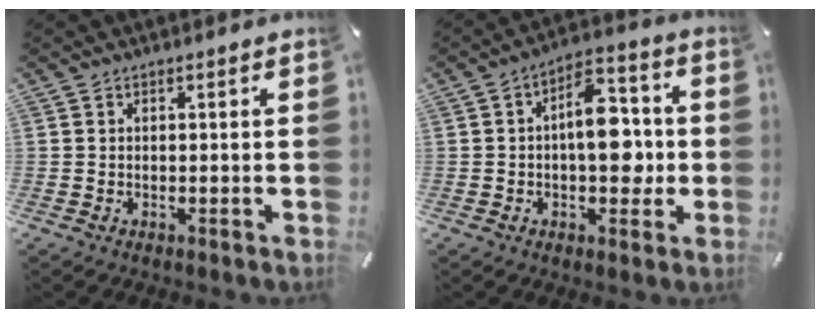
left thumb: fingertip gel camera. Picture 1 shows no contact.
{"total": 12.2, "force": [-0.7, 7.2, 9.8], "torque": [-0.110, 0.003, -0.011]}